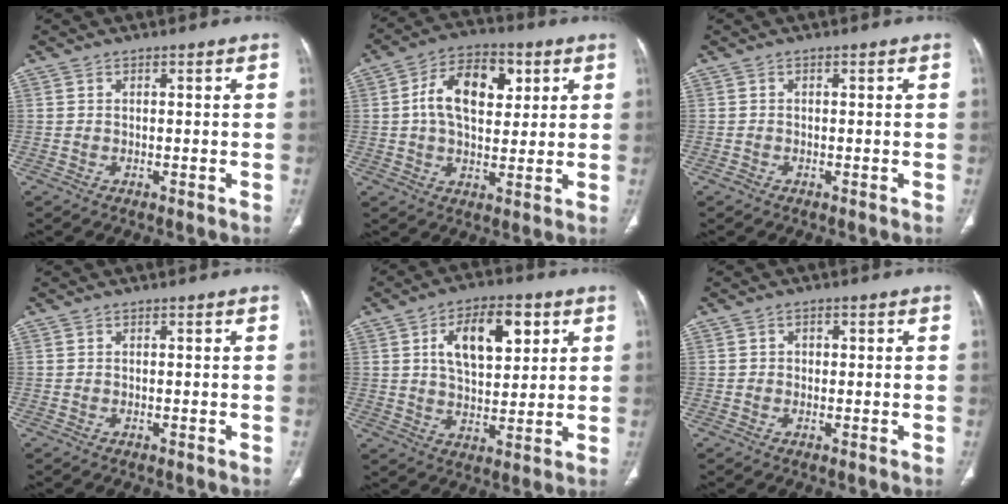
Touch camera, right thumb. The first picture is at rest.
{"total": 13.4, "force": [3.2, 8.1, 10.1], "torque": [-0.146, 0.005, 0.046]}
{"total": 0.7, "force": [-0.4, 0.5, 0.1], "torque": [-0.004, 0.001, -0.011]}
{"total": 0.0}
{"total": 13.5, "force": [4.7, 7.1, 10.5], "torque": [-0.139, -0.008, 0.080]}
{"total": 1.3, "force": [0.2, 1.1, 0.6], "torque": [-0.002, 0.003, 0.000]}